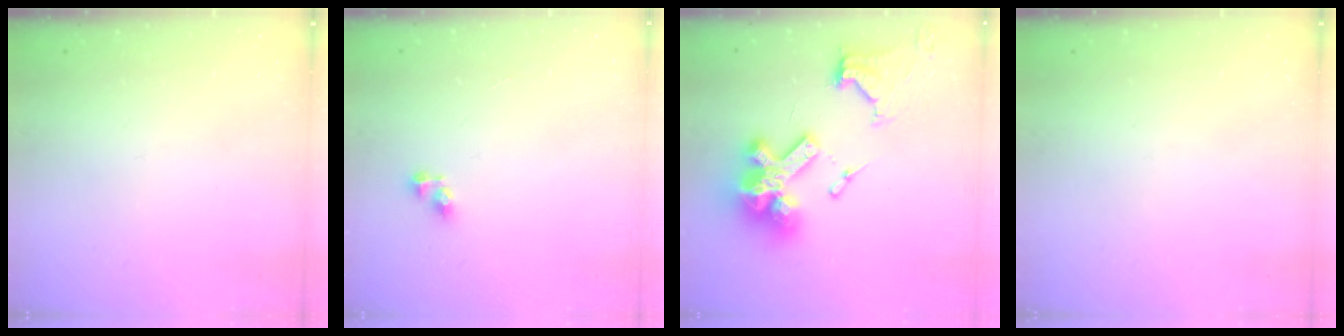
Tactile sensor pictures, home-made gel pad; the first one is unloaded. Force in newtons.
{"total": 3.1, "press": 3.1, "slide": 0.3}
{"total": 20.6, "press": 20.5, "slide": 2.2}
{"total": 0.0}